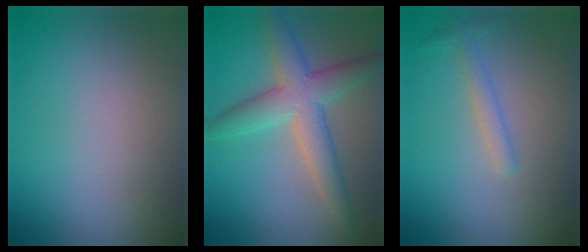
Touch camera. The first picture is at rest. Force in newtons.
{"total": 5.7, "press": 5.7, "slide": 0.4}
{"total": 1.5, "press": 1.5, "slide": 0.1}